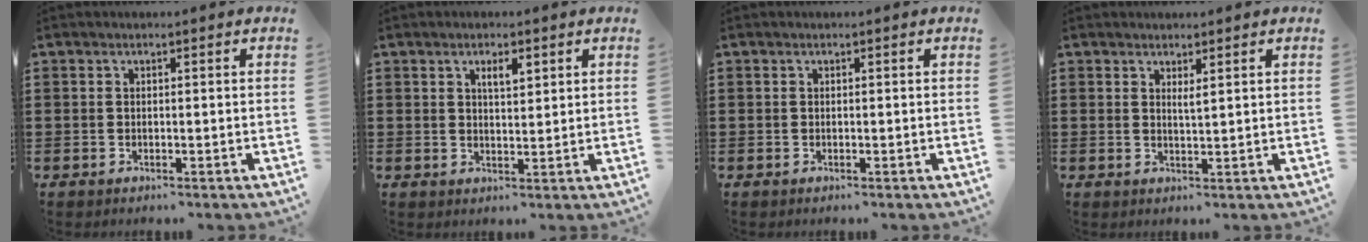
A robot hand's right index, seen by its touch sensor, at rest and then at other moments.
{"total": 2.5, "force": [1.2, 0.9, 2.0], "torque": [-0.033, 0.002, 0.018]}
{"total": 0.0}
{"total": 1.3, "force": [1.0, 0.1, 0.8], "torque": [-0.018, 0.001, 0.018]}